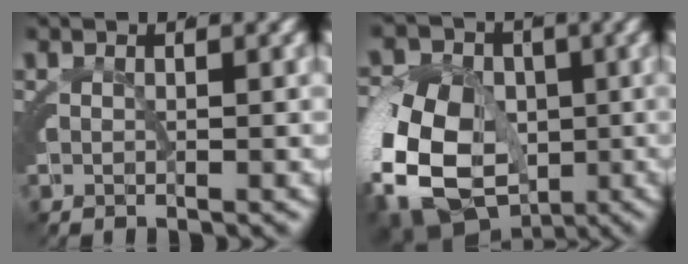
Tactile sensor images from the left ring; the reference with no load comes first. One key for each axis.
{"total": 13.8, "fx": -4.5, "fy": 11.4, "fz": 6.4, "tx": -0.140, "ty": -0.062, "tz": -0.065}